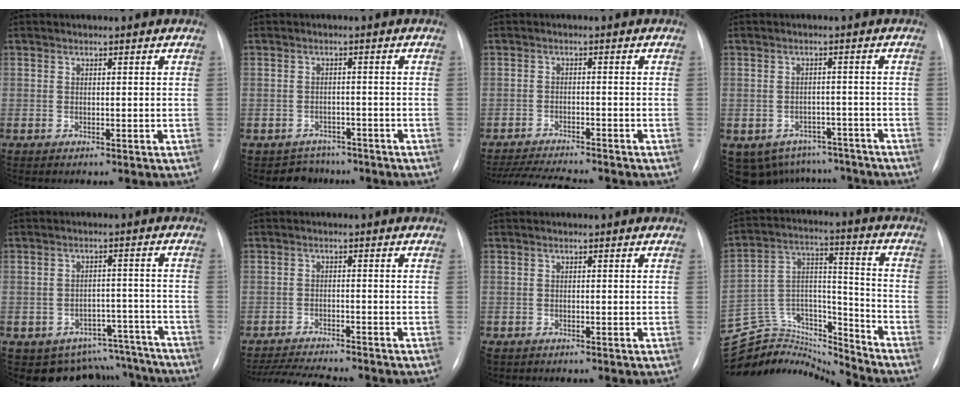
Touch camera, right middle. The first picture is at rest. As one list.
[{"total": 3.7, "force": [-3.0, 2.1, -0.8], "torque": [0.011, 0.013, -0.044]}, {"total": 9.7, "force": [-8.9, 0.6, 3.7], "torque": [-0.059, -0.010, -0.139]}, {"total": 10.4, "force": [-8.3, 6.1, 1.2], "torque": [-0.019, 0.023, -0.095]}, {"total": 12.0, "force": [-10.6, 5.5, 0.6], "torque": [0.014, 0.049, -0.124]}, {"total": 9.6, "force": [-8.9, 0.7, 3.6], "torque": [-0.057, -0.009, -0.139]}, {"total": 1.4, "force": [-1.0, 0.9, 0.4], "torque": [-0.011, 0.000, -0.014]}, {"total": 16.7, "force": [-16.5, 2.4, 0.5], "torque": [-0.006, 0.068, -0.281]}]